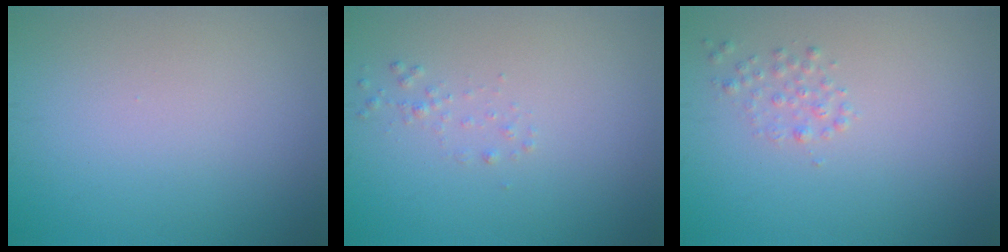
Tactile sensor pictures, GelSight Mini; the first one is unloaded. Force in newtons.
{"total": 0.7, "press": 0.7, "slide": 0.0}
{"total": 1.1, "press": 1.1, "slide": 0.0}